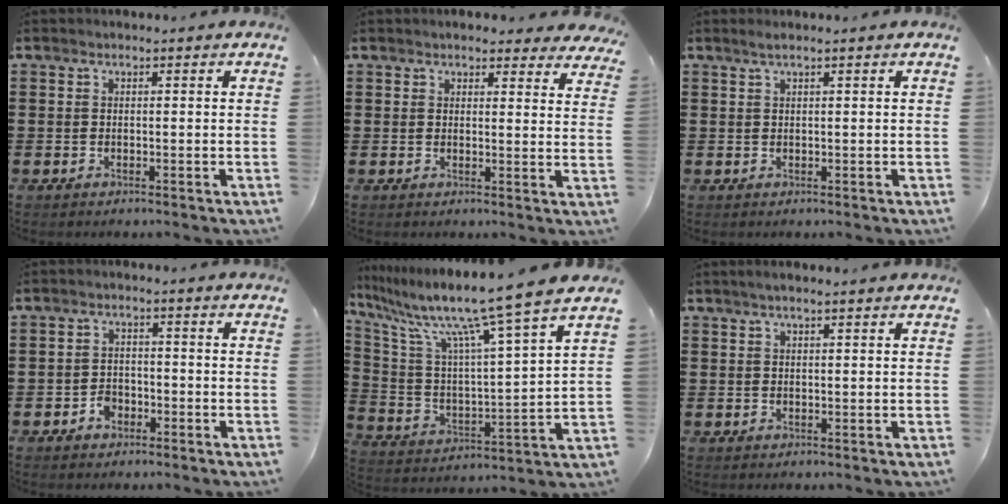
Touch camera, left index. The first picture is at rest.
{"total": 3.3, "force": [3.1, 0.6, 0.8], "torque": [-0.018, -0.010, 0.057]}
{"total": 1.1, "force": [0.6, -0.1, 0.9], "torque": [-0.015, 0.000, 0.011]}
{"total": 2.4, "force": [-1.6, 1.6, 0.8], "torque": [-0.020, 0.003, -0.035]}
{"total": 11.6, "force": [9.5, -1.1, 6.6], "torque": [-0.167, -0.071, 0.148]}
{"total": 1.3, "force": [0.9, 0.1, 0.9], "torque": [-0.018, 0.002, 0.015]}